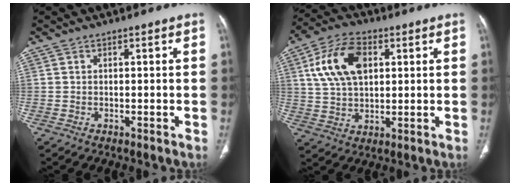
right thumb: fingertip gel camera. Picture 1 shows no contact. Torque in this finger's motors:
{"motor_torque": [-1.07, 1.17, 1.17, 0.25, 0.16]}